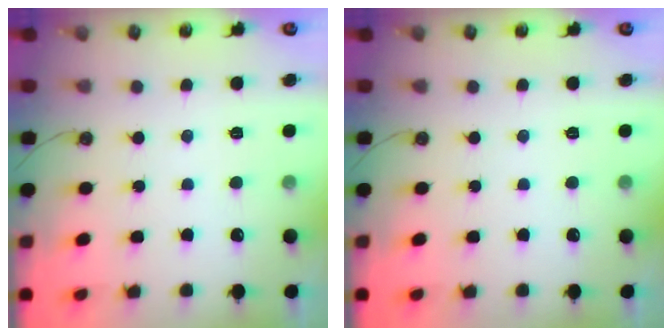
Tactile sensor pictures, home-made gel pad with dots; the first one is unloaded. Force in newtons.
{"total": 0.0}